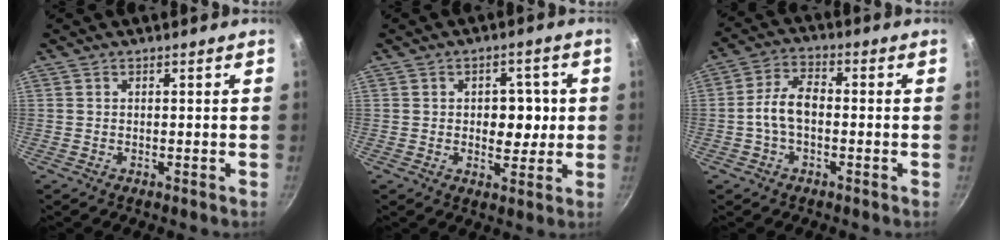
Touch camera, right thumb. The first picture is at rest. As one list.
[{"total": 7.1, "force": [0.4, 4.9, 5.1], "torque": [-0.033, 0.003, 0.004]}, {"total": 7.0, "force": [-1.0, 4.1, 5.6], "torque": [-0.098, 0.031, -0.028]}]